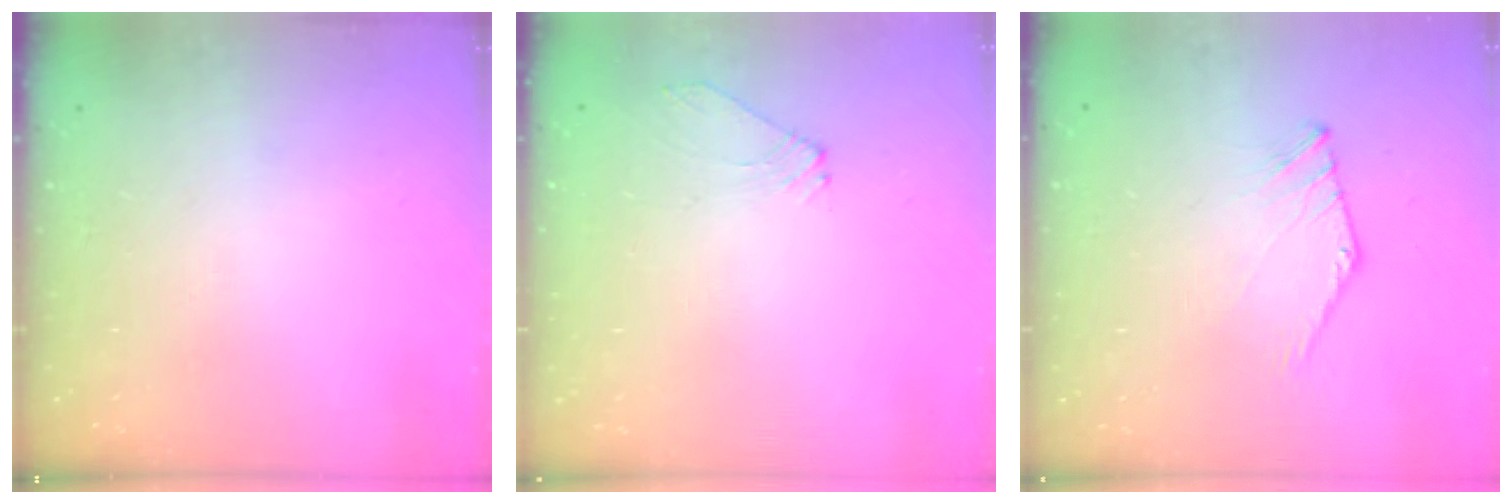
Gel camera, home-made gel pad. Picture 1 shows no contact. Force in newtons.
{"total": 2.5, "press": 2.4, "slide": 0.7}
{"total": 1.7, "press": 1.6, "slide": 0.4}